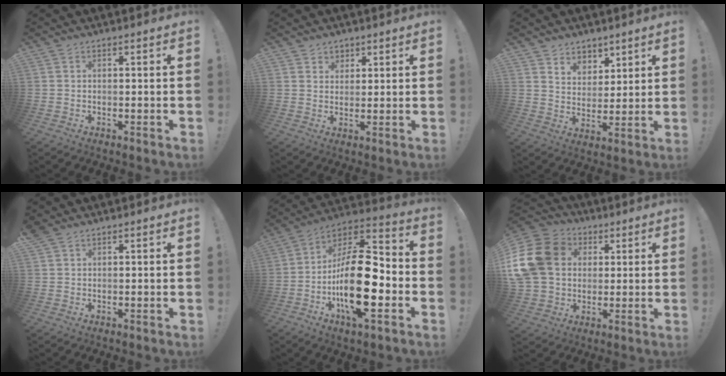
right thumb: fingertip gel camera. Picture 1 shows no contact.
{"total": 3.8, "force": [2.6, 2.7, 0.0], "torque": [0.009, -0.015, 0.044]}
{"total": 7.1, "force": [5.2, 4.9, 0.0], "torque": [0.005, -0.047, 0.100]}
{"total": 2.0, "force": [1.6, 1.0, 0.7], "torque": [-0.009, -0.007, 0.029]}
{"total": 23.7, "force": [-5.9, 9.8, 20.7], "torque": [-0.369, 0.033, -0.088]}
{"total": 18.8, "force": [3.3, 14.7, 11.2], "torque": [-0.216, 0.004, 0.068]}